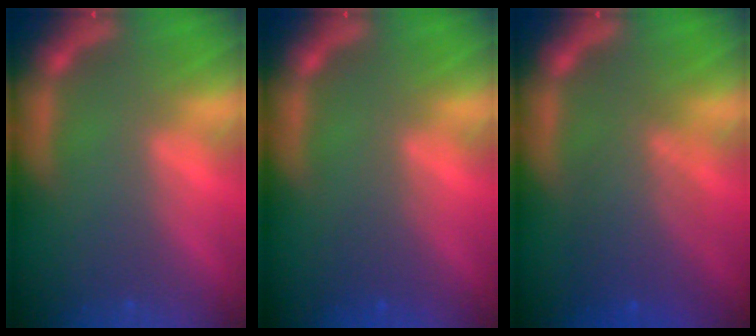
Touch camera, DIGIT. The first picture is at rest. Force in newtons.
{"total": 1.5}
{"total": 5.1}